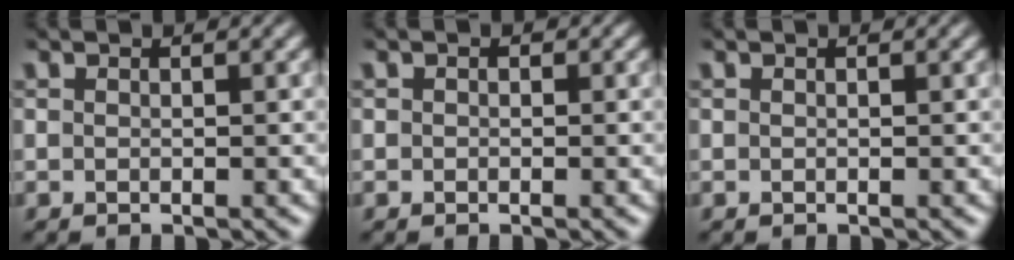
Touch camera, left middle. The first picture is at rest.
{"total": 0.0}
{"total": 0.0}